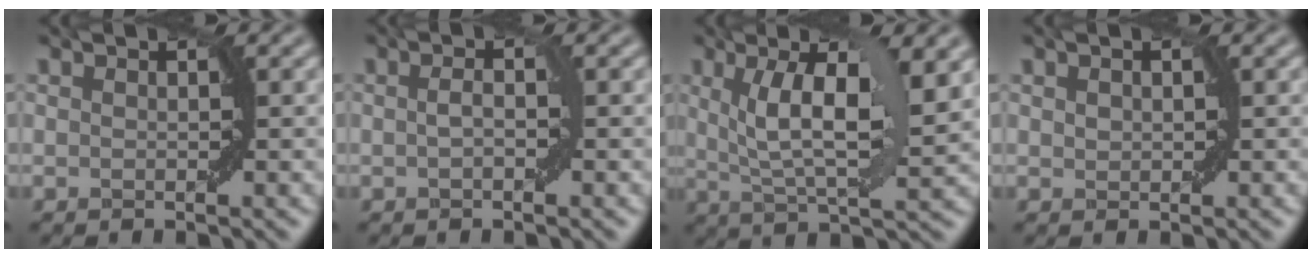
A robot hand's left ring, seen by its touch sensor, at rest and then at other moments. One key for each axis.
{"total": 1.1, "fx": 0.0, "fy": 0.3, "fz": 1.1, "tx": -0.023, "ty": 0.005, "tz": -0.002}
{"total": 8.2, "fx": 2.5, "fy": 2.3, "fz": 7.4, "tx": -0.125, "ty": 0.000, "tz": 0.045}
{"total": 0.9, "fx": 0.3, "fy": 0.6, "fz": 0.6, "tx": -0.010, "ty": 0.004, "tz": 0.007}